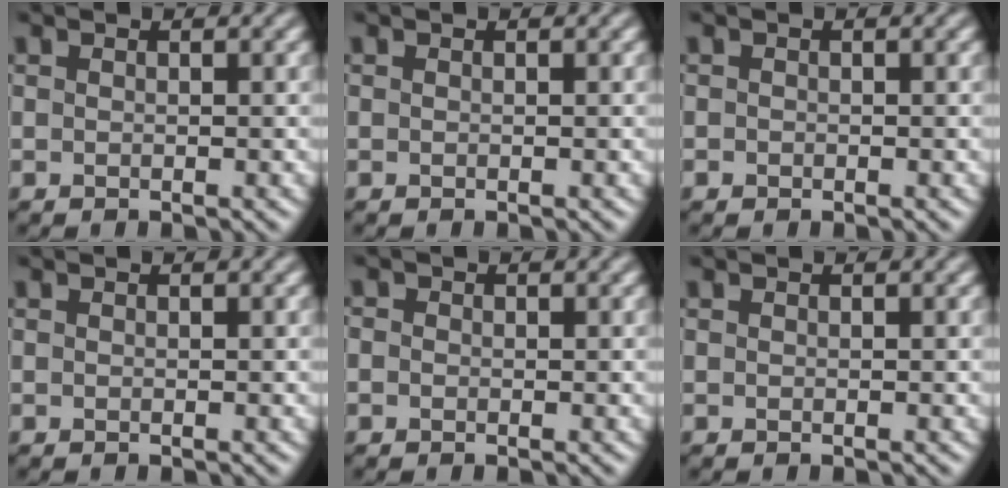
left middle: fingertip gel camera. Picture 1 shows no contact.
{"total": 0.0}
{"total": 0.0}
{"total": 0.0}
{"total": 0.8, "force": [0.0, 0.7, 0.3], "torque": [-0.006, -0.004, -0.005]}
{"total": 0.0}